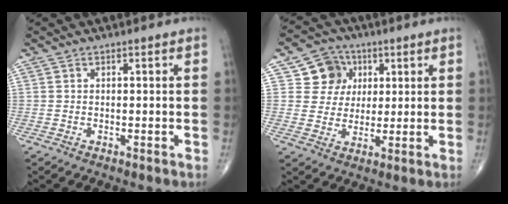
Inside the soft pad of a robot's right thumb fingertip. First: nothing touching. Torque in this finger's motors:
{"motor_torque": [-0.47, 0.48, 0.00, 0.00, 0.00]}